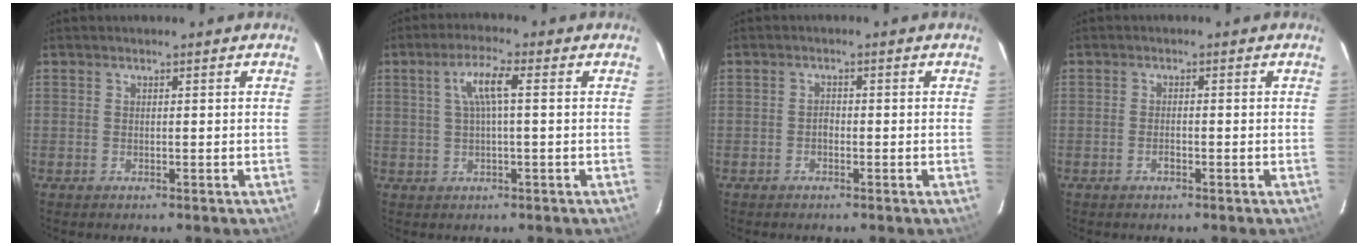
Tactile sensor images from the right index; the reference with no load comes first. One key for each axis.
{"total": 5.3, "fx": 0.9, "fy": 0.5, "fz": 5.1, "tx": -0.099, "ty": 0.008, "tz": 0.019}
{"total": 1.0, "fx": -0.6, "fy": 0.6, "fz": 0.4, "tx": -0.007, "ty": 0.005, "tz": -0.013}
{"total": 1.4, "fx": -0.8, "fy": 0.6, "fz": 1.1, "tx": -0.021, "ty": 0.002, "tz": -0.014}